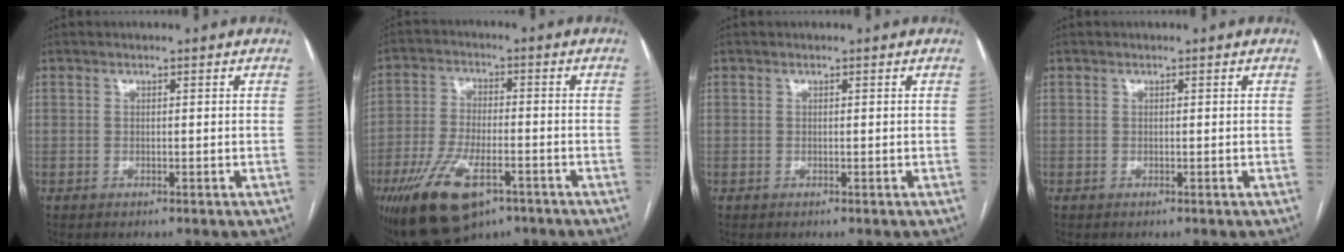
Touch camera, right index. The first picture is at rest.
{"total": 13.5, "force": [-7.6, 5.4, 9.8], "torque": [-0.194, -0.011, -0.124]}
{"total": 0.0}
{"total": 0.0}